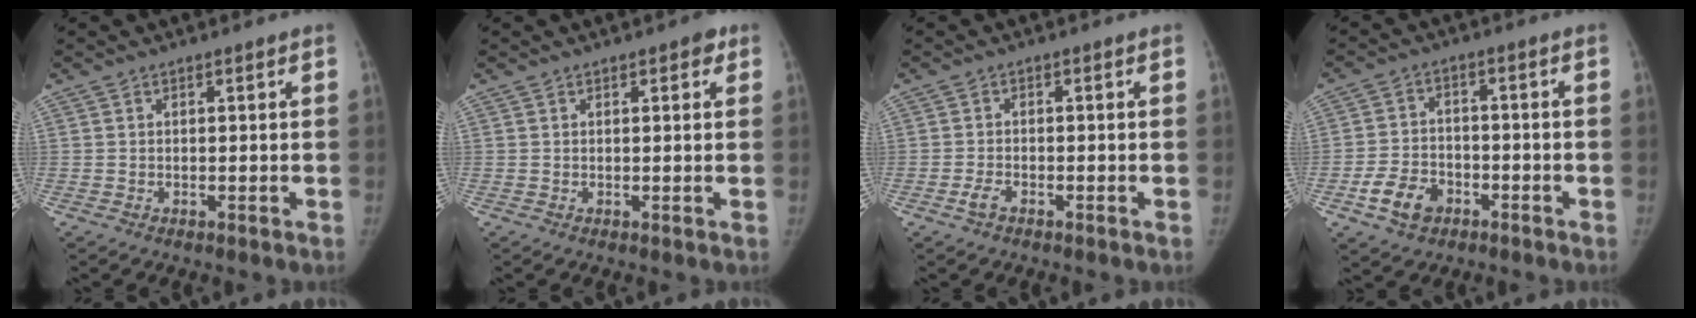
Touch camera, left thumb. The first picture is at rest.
{"total": 1.9, "force": [1.0, 0.9, 1.3], "torque": [-0.007, 0.000, 0.009]}
{"total": 2.0, "force": [-1.3, 0.9, 1.1], "torque": [-0.027, 0.006, -0.027]}
{"total": 7.6, "force": [-3.9, 5.4, 3.6], "torque": [-0.054, 0.021, -0.067]}